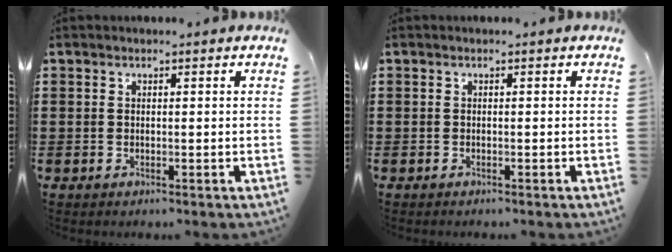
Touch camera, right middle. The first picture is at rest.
{"total": 0.0}